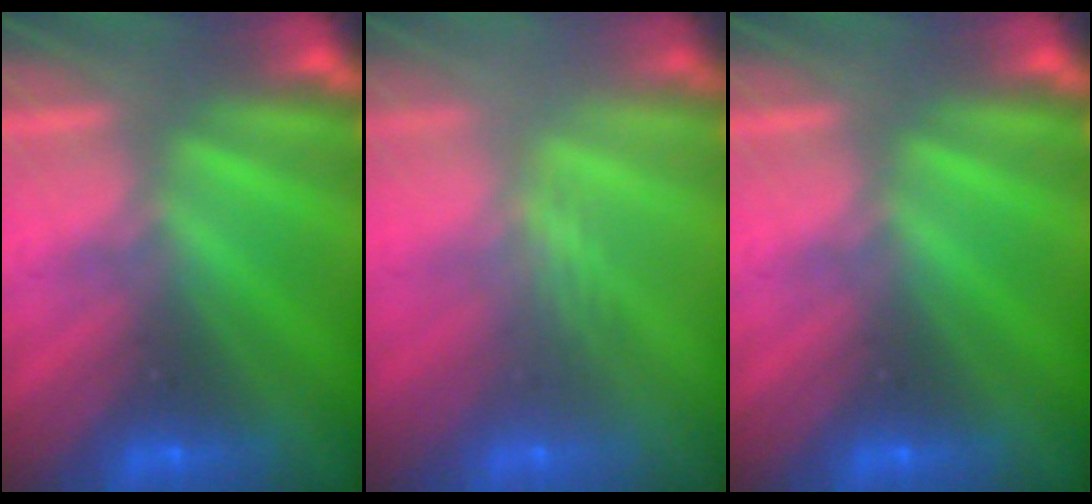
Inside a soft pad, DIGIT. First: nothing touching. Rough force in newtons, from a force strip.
{"total": 2.4}
{"total": 0.0}